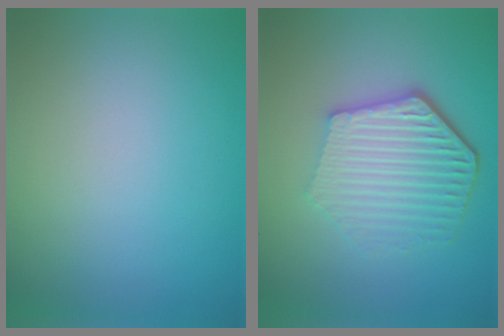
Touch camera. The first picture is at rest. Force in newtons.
{"total": 6.1, "press": 4.5, "slide": 4.0}